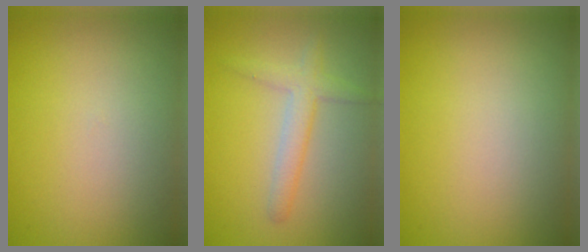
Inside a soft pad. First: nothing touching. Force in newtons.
{"total": 2.7, "press": 2.7, "slide": 0.2}
{"total": 0.0}